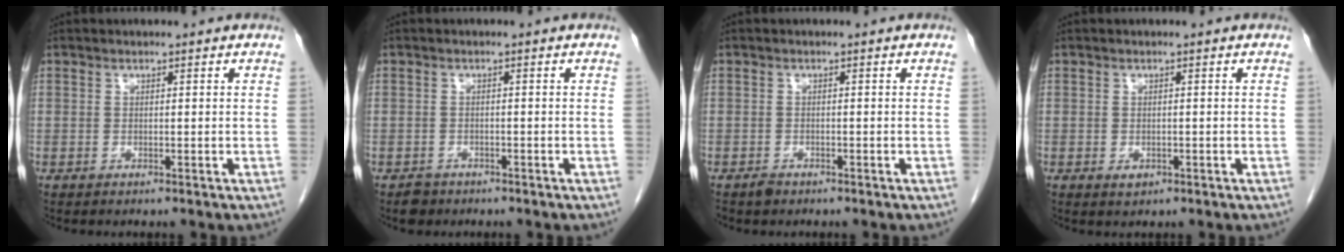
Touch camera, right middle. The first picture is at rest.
{"total": 1.6, "force": [-1.2, 1.0, 0.3], "torque": [-0.011, 0.002, -0.018]}
{"total": 1.1, "force": [-0.9, 0.5, 0.2], "torque": [-0.008, 0.000, -0.015]}
{"total": 1.3, "force": [-0.5, 0.9, 0.8], "torque": [-0.011, 0.001, -0.003]}